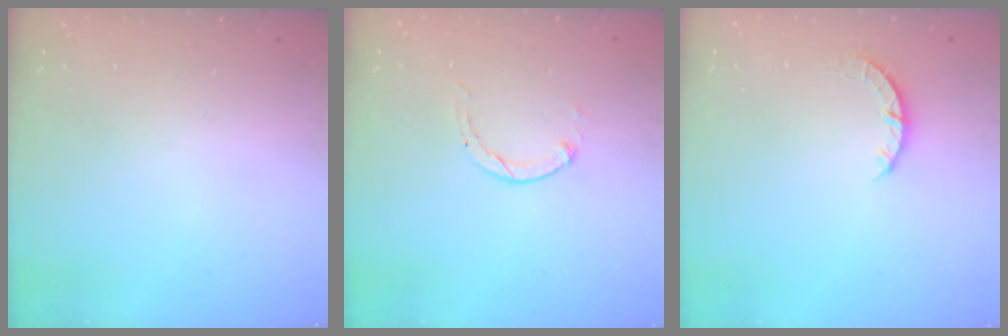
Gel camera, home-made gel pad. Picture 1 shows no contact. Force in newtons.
{"total": 0.7, "press": 0.6, "slide": 0.2}
{"total": 3.2, "press": 3.2, "slide": 0.4}